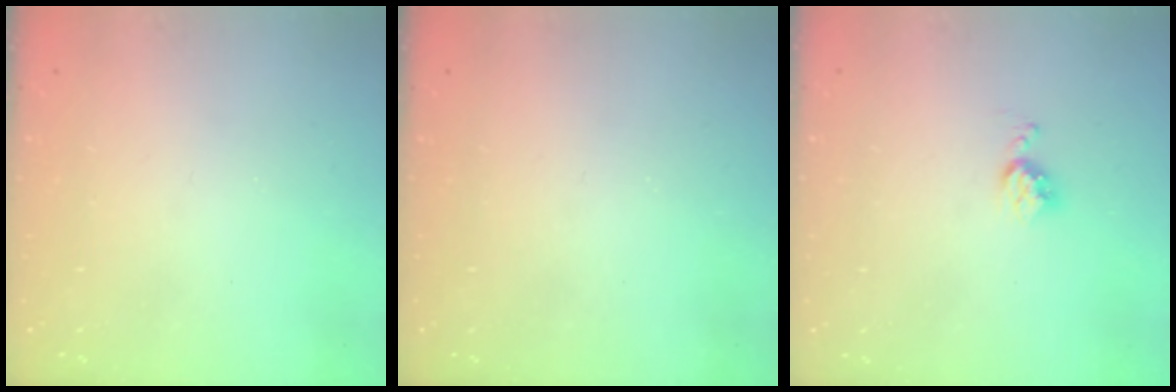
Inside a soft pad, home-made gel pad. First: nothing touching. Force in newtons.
{"total": 0.0}
{"total": 4.3, "press": 4.3, "slide": 0.5}